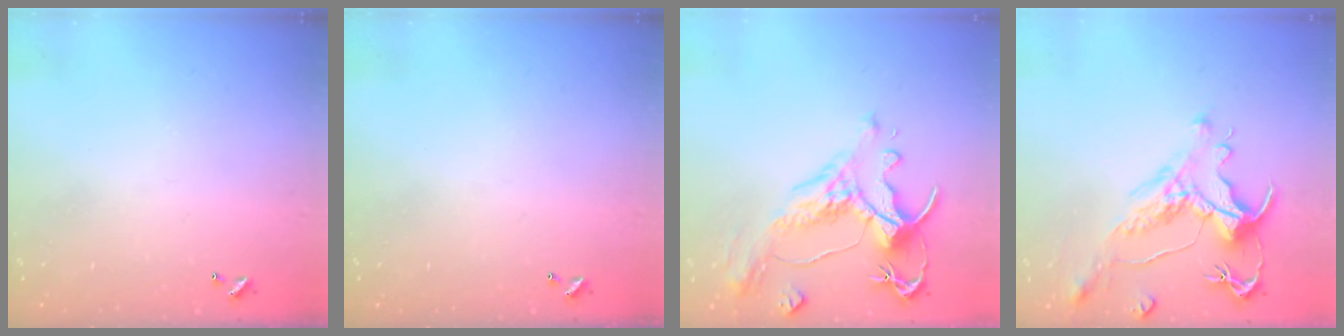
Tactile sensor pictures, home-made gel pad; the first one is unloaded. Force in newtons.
{"total": 0.0}
{"total": 1.8, "press": 0.9, "slide": 1.5}
{"total": 1.3, "press": 0.1, "slide": 1.3}